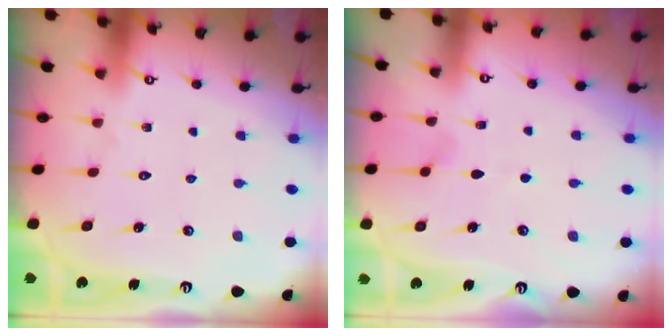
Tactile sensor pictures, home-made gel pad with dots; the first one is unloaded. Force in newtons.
{"total": 3.0, "press": 2.5, "slide": 1.6}